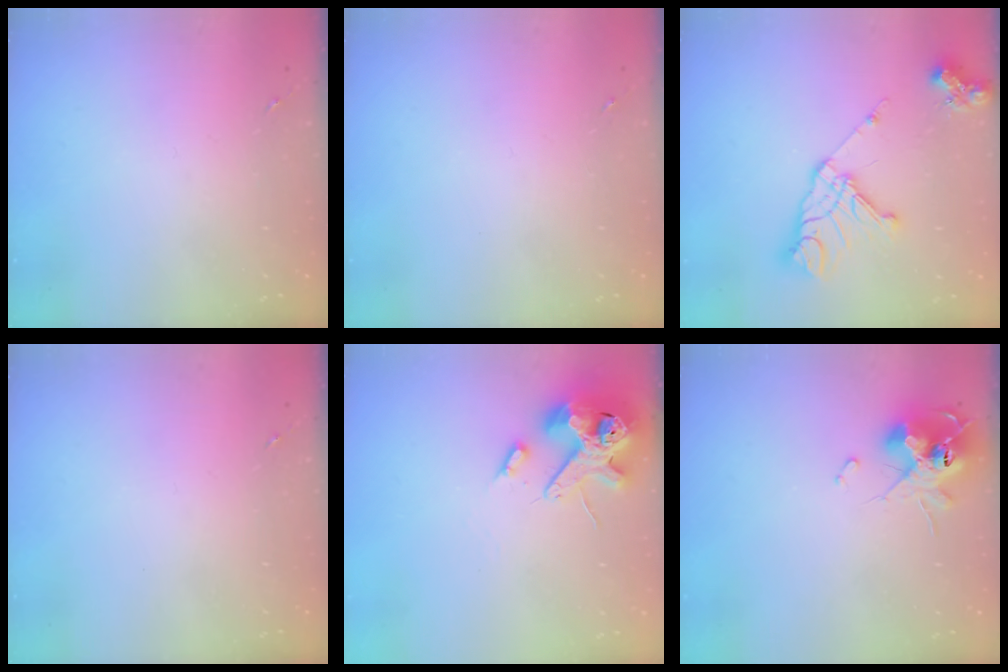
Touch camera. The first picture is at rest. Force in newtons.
{"total": 0.0}
{"total": 18.6, "press": 18.5, "slide": 2.1}
{"total": 0.0}
{"total": 14.2, "press": 14.0, "slide": 2.3}
{"total": 13.8, "press": 13.8, "slide": 1.5}